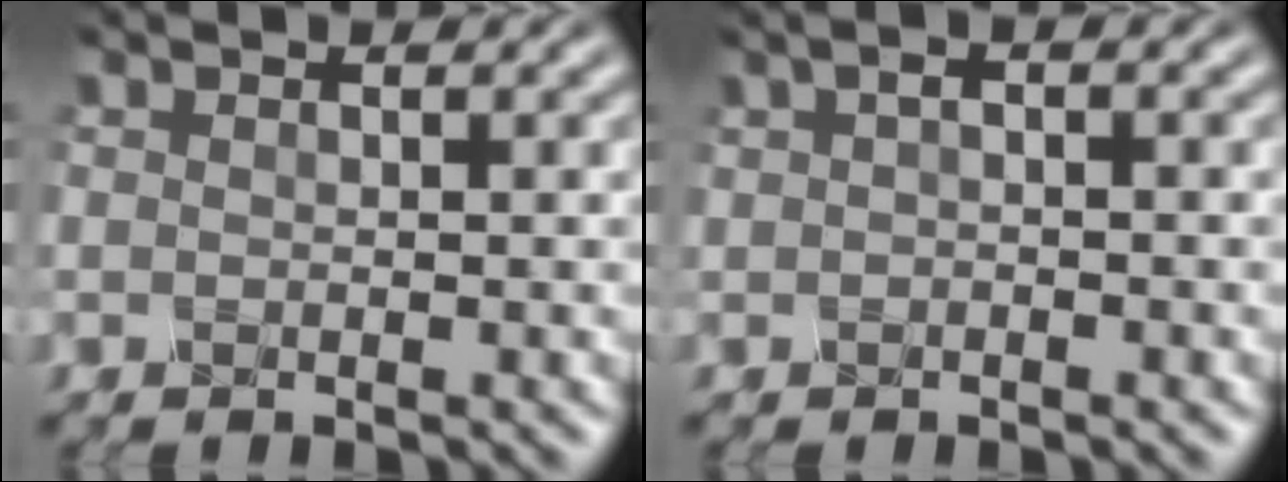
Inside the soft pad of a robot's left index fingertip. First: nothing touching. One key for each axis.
{"total": 1.1, "fx": 0.0, "fy": 0.6, "fz": 0.9, "tx": -0.019, "ty": 0.008, "tz": 0.002}